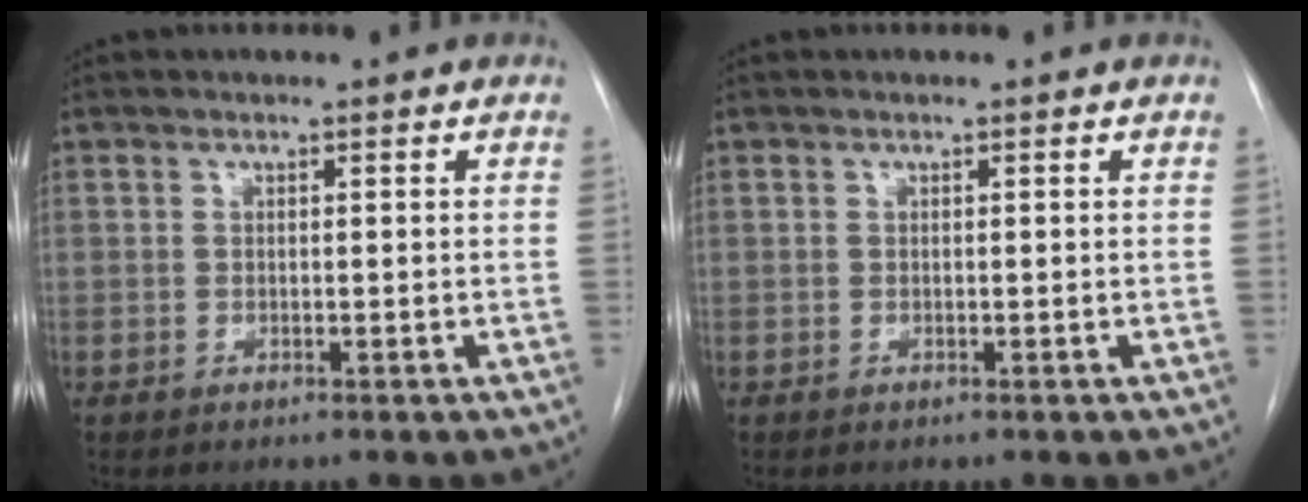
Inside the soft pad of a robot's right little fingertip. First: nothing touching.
{"total": 0.0}